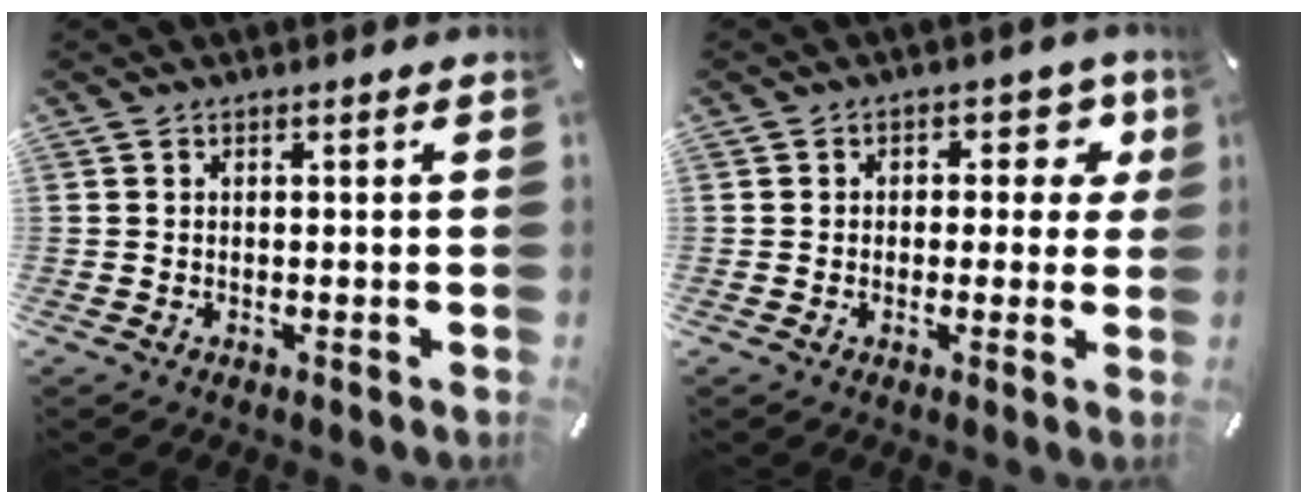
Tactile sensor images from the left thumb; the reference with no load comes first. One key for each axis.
{"total": 6.5, "fx": 1.6, "fy": 5.1, "fz": 3.7, "tx": -0.034, "ty": 0.002, "tz": 0.020}